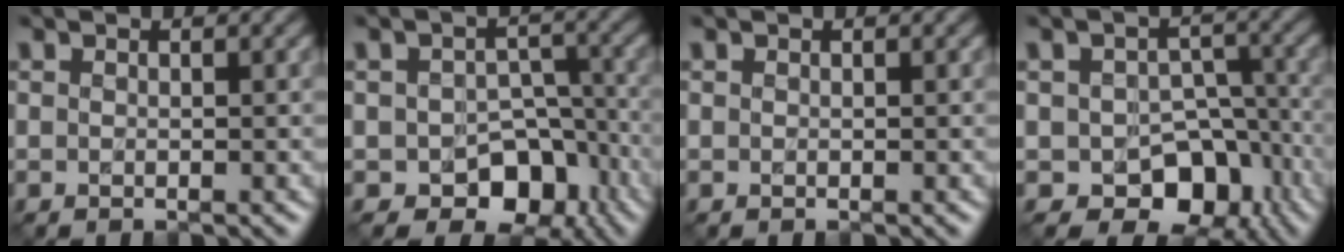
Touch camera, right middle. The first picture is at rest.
{"total": 6.3, "force": [-3.1, 4.4, 3.2], "torque": [-0.035, -0.006, -0.042]}
{"total": 0.0}
{"total": 7.1, "force": [-3.1, 5.0, 3.9], "torque": [-0.046, -0.010, -0.045]}